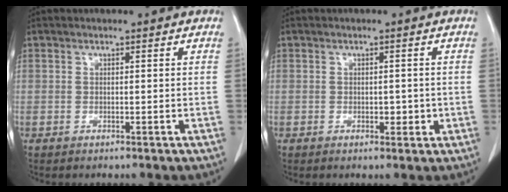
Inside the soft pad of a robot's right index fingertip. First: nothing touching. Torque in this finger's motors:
{"motor_torque": [-0.26, 0.42, 0.00, 0.00]}